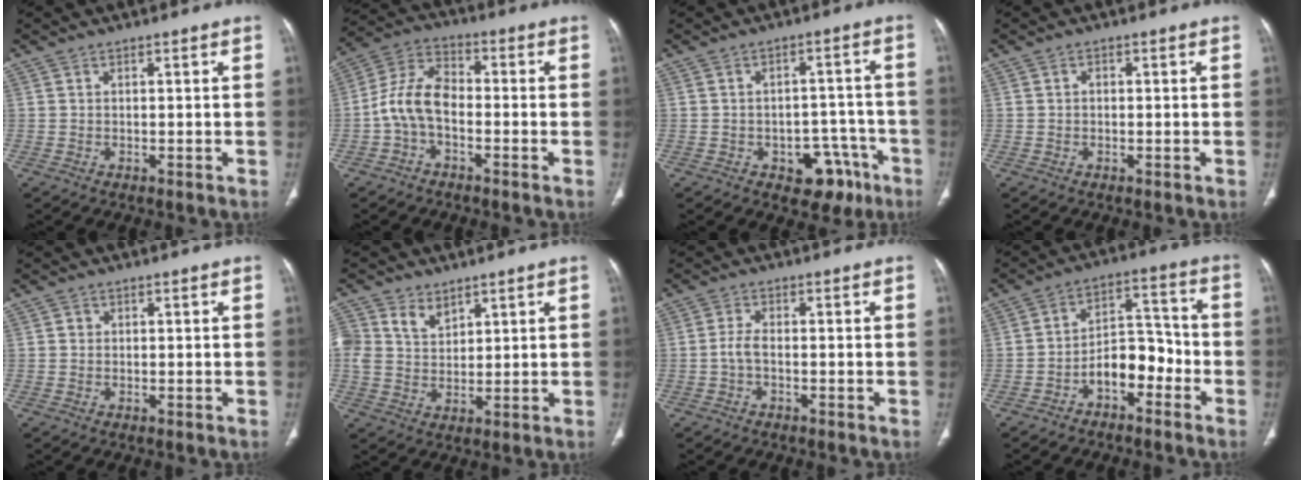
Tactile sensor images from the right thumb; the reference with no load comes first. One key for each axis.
{"total": 8.9, "fx": -2.2, "fy": 5.4, "fz": 6.8, "tx": -0.130, "ty": 0.036, "tz": -0.053}
{"total": 9.3, "fx": -4.8, "fy": 6.1, "fz": 5.1, "tx": -0.029, "ty": 0.042, "tz": -0.054}
{"total": 0.7, "fx": 0.0, "fy": 0.6, "fz": 0.4, "tx": 0.002, "ty": 0.002, "tz": -0.003}
{"total": 0.8, "fx": 0.1, "fy": 0.8, "fz": 0.2, "tx": 0.001, "ty": 0.002, "tz": 0.002}
{"total": 6.8, "fx": 3.6, "fy": 4.9, "fz": 3.0, "tx": -0.041, "ty": -0.015, "tz": 0.074}
{"total": 2.2, "fx": -0.7, "fy": 0.9, "fz": 1.9, "tx": -0.043, "ty": 0.004, "tz": -0.018}
{"total": 8.8, "fx": -4.1, "fy": 5.2, "fz": 5.8, "tx": -0.065, "ty": 0.058, "tz": -0.072}